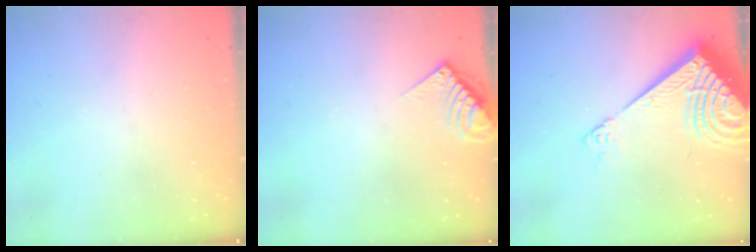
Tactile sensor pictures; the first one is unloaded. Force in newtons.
{"total": 6.1, "press": 6.0, "slide": 0.7}
{"total": 13.4, "press": 13.3, "slide": 1.8}